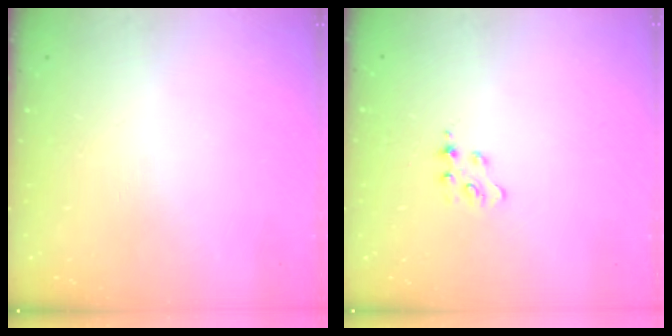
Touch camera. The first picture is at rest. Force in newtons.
{"total": 2.3, "press": 2.3, "slide": 0.4}